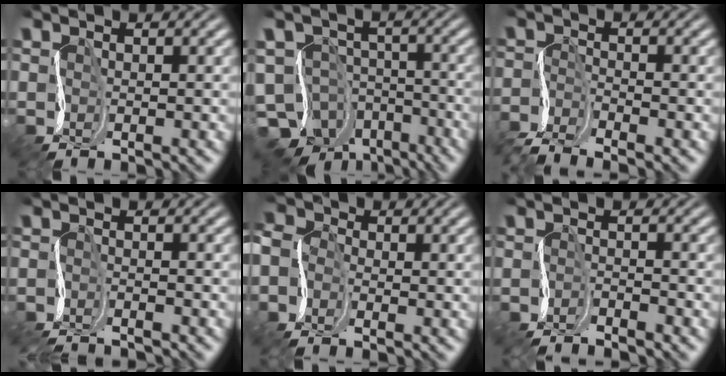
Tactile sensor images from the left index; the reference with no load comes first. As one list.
[{"total": 8.9, "force": [-5.7, 5.6, 3.9], "torque": [-0.068, -0.003, -0.113]}, {"total": 3.7, "force": [-3.4, 0.5, 1.2], "torque": [-0.030, -0.004, -0.078]}, {"total": 2.8, "force": [-2.8, -0.2, 0.3], "torque": [-0.007, -0.008, -0.060]}, {"total": 4.2, "force": [-2.0, 3.2, 2.0], "torque": [-0.042, 0.009, -0.050]}, {"total": 2.1, "force": [-2.0, -0.1, 0.3], "torque": [-0.009, 0.000, -0.048]}]